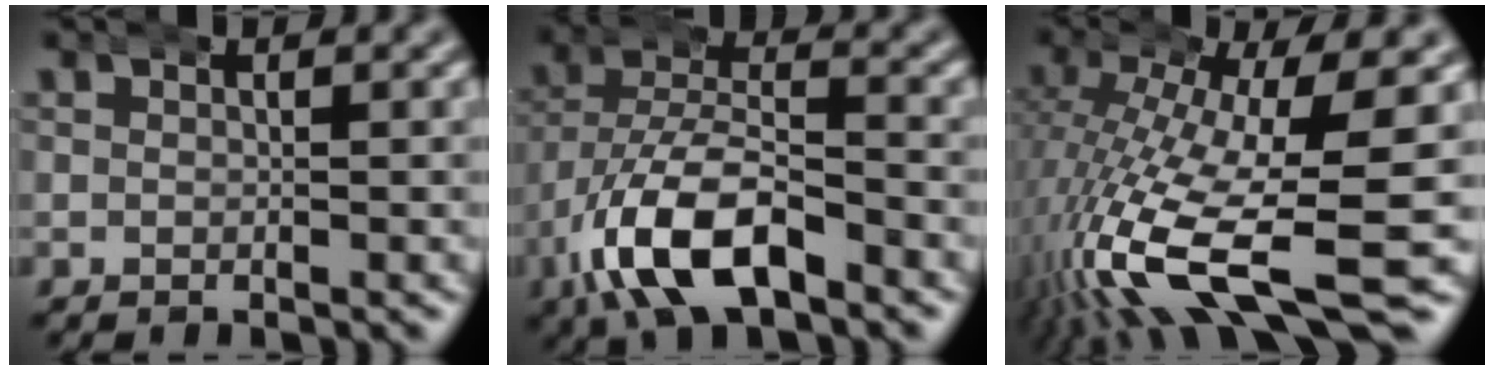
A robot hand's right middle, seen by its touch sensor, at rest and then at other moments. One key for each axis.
{"total": 8.1, "fx": -3.1, "fy": 4.2, "fz": 6.2, "tx": -0.125, "ty": -0.022, "tz": -0.046}
{"total": 11.6, "fx": -4.5, "fy": 3.9, "fz": 10.0, "tx": -0.190, "ty": -0.038, "tz": -0.052}